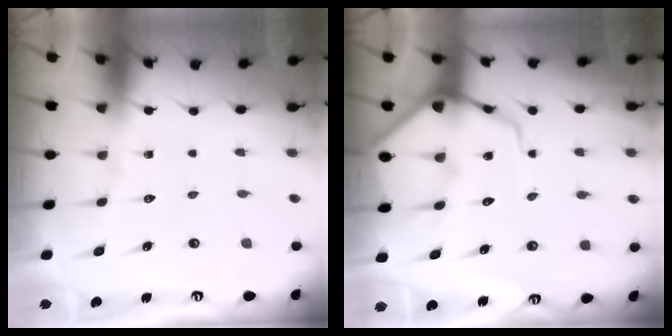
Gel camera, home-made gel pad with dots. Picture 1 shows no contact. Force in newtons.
{"total": 9.4, "press": 9.3, "slide": 0.9}